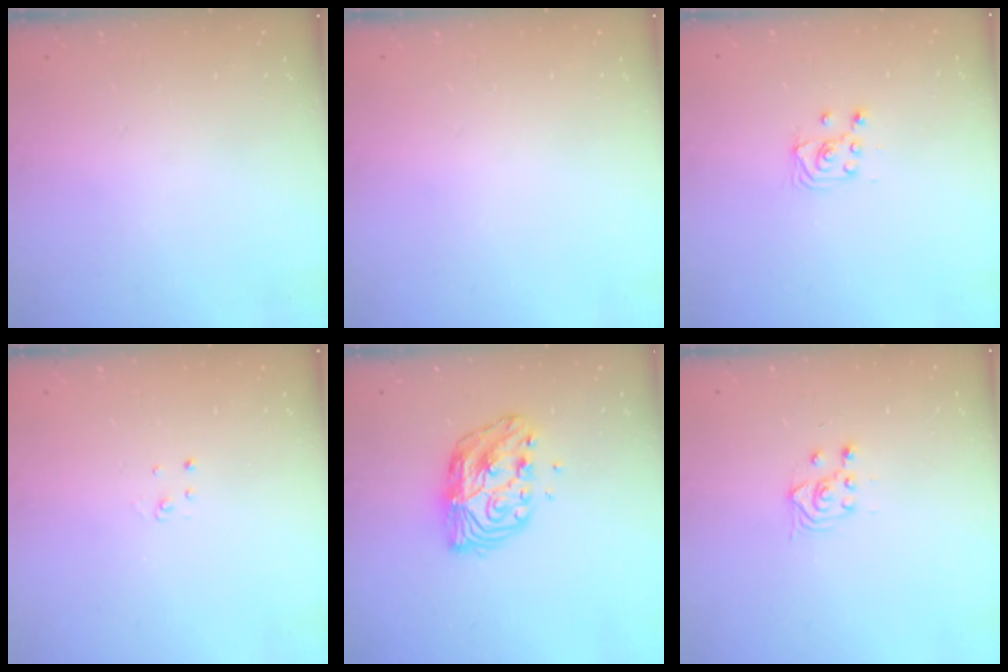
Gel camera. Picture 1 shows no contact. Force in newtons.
{"total": 0.0}
{"total": 3.5, "press": 3.5, "slide": 0.4}
{"total": 2.0, "press": 2.0, "slide": 0.2}
{"total": 11.3, "press": 11.3, "slide": 0.7}
{"total": 3.0, "press": 2.6, "slide": 1.3}